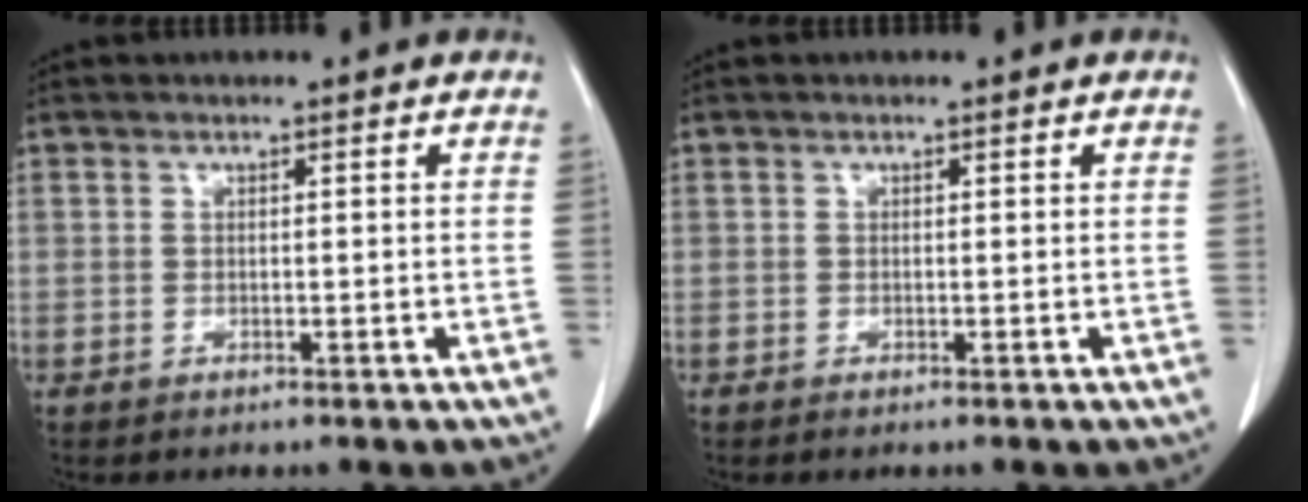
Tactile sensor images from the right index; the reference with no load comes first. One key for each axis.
{"total": 0.0}